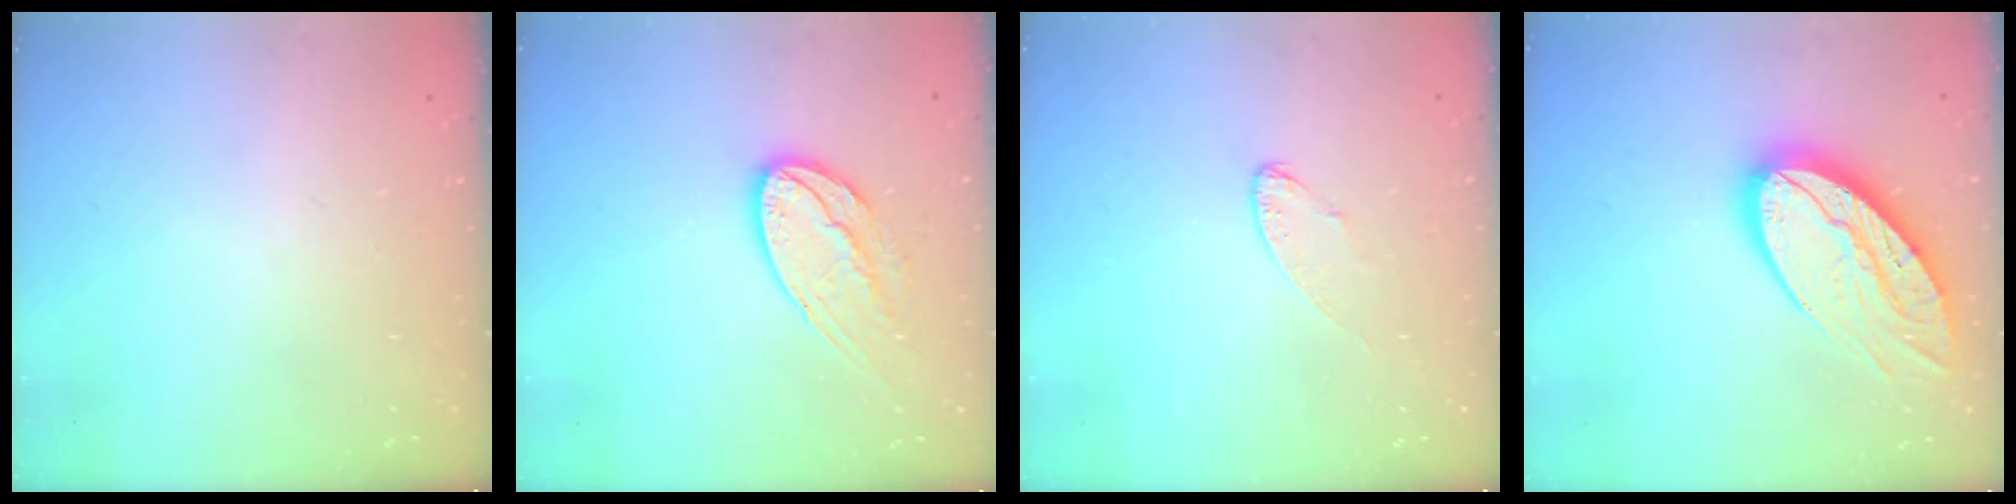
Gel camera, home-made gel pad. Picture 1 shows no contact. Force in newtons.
{"total": 13.1, "press": 13.0, "slide": 1.1}
{"total": 5.1, "press": 5.1, "slide": 0.4}
{"total": 19.1, "press": 19.1, "slide": 1.4}